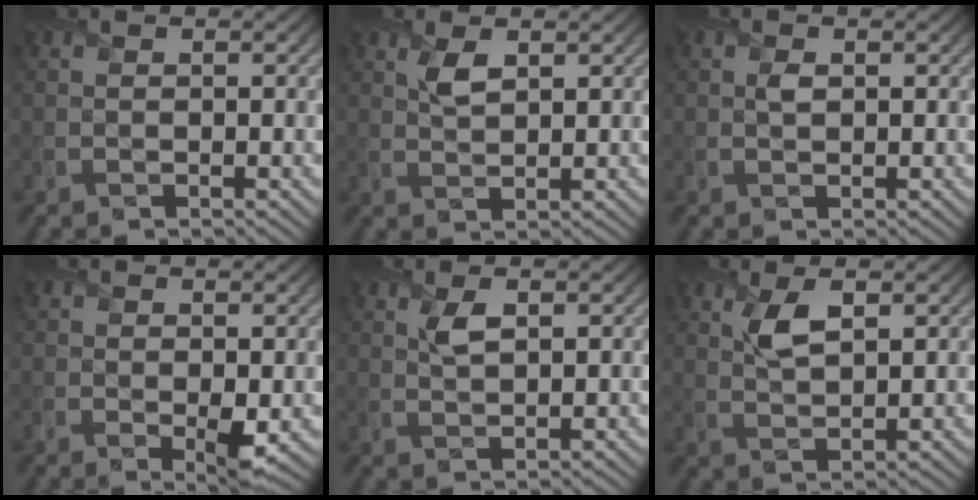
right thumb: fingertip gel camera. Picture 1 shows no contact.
{"total": 2.8, "force": [1.5, 1.1, 2.0], "torque": [-0.047, 0.002, 0.029]}
{"total": 1.2, "force": [0.3, 0.7, 0.9], "torque": [-0.020, 0.000, 0.006]}
{"total": 2.5, "force": [-0.1, 1.2, 2.1], "torque": [-0.036, -0.012, 0.002]}
{"total": 2.6, "force": [1.3, 1.0, 2.0], "torque": [-0.046, 0.003, 0.024]}
{"total": 4.1, "force": [2.1, 1.6, 3.2], "torque": [-0.072, 0.002, 0.039]}